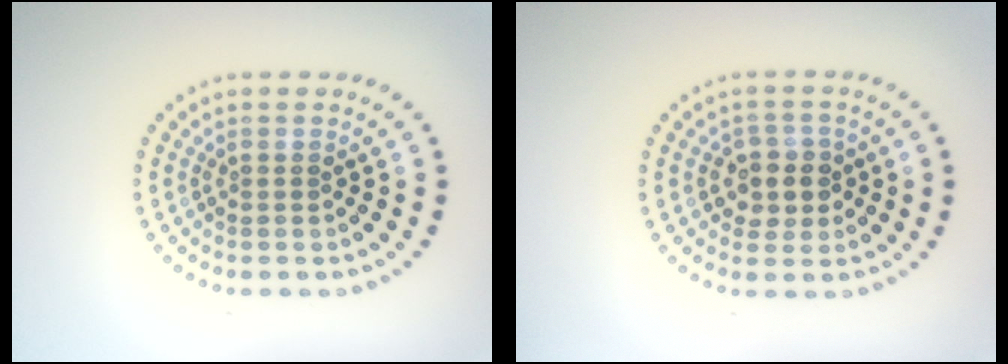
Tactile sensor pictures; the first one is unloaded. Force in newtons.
{"total": 2.9, "press": 2.7, "slide": 0.9}